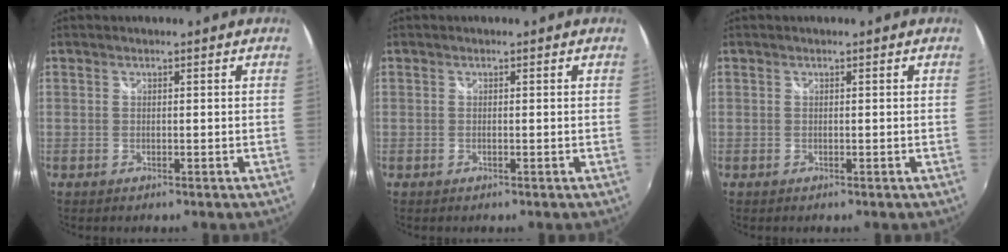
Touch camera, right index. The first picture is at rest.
{"total": 0.6, "force": [-0.4, -0.1, 0.4], "torque": [-0.007, -0.001, -0.006]}
{"total": 0.0}